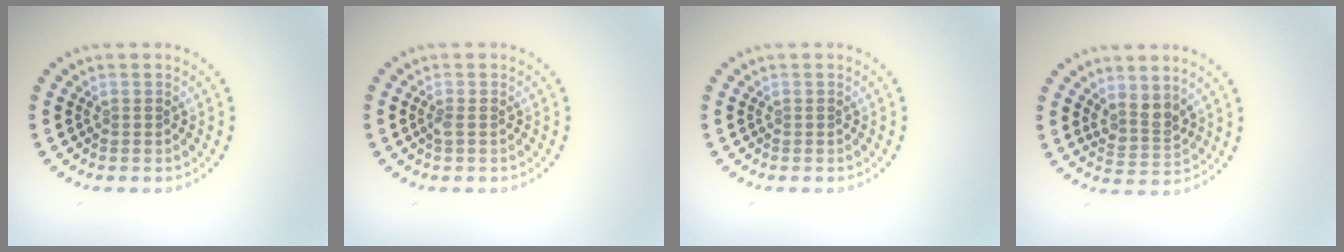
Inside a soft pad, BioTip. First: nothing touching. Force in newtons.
{"total": 0.6, "press": 0.6, "slide": 0.2}
{"total": 0.0}
{"total": 2.4, "press": 1.9, "slide": 1.5}